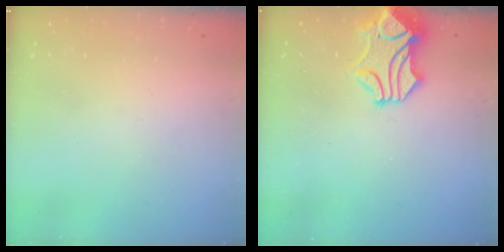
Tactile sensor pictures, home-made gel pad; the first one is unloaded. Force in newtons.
{"total": 1.0, "press": 0.4, "slide": 1.0}